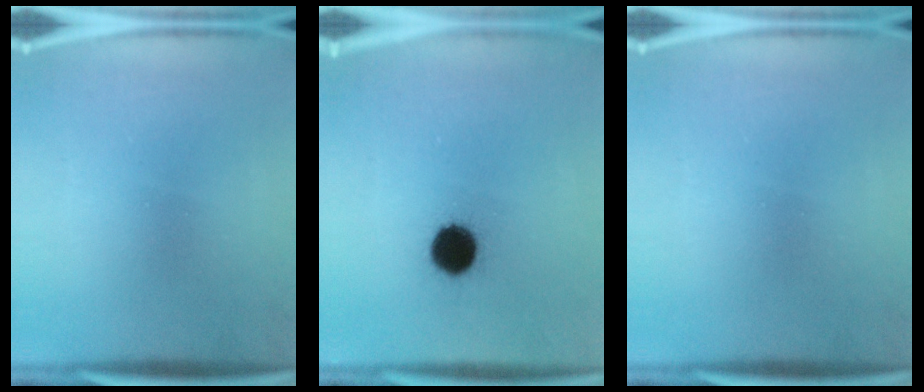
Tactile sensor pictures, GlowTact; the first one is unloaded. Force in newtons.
{"total": 9.5}
{"total": 0.0}